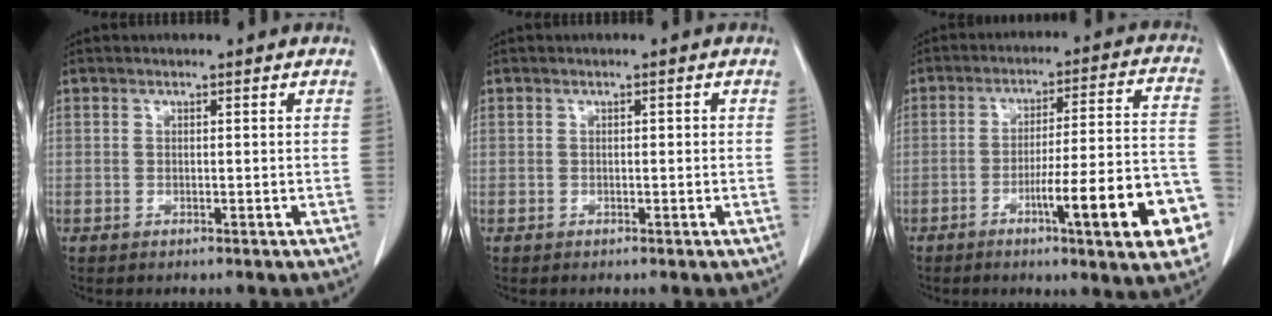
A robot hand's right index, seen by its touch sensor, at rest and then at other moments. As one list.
[{"total": 0.0}, {"total": 17.2, "force": [-7.0, 1.3, 15.7], "torque": [-0.165, 0.014, -0.092]}]